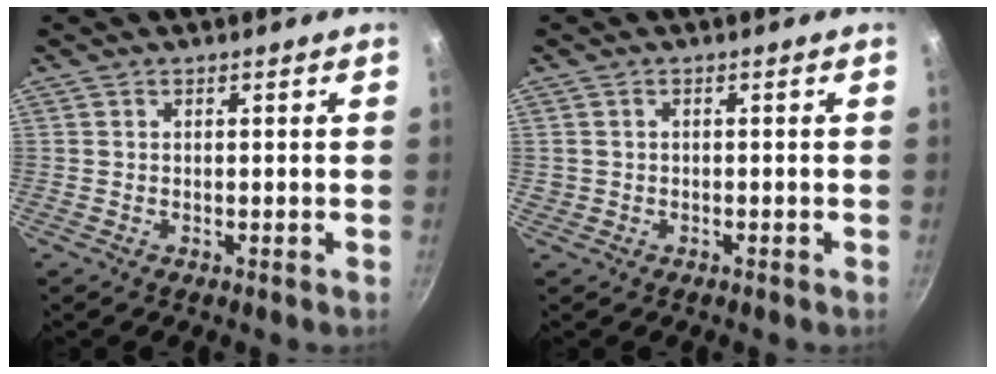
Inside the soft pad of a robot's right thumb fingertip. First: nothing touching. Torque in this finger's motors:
{"motor_torque": [0.37, 0.06, 0.17, -0.76, 0.07]}